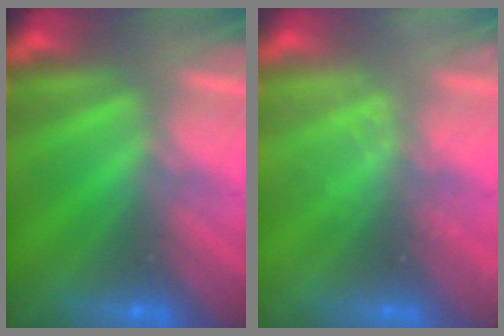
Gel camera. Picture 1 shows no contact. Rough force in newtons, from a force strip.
{"total": 2.1}